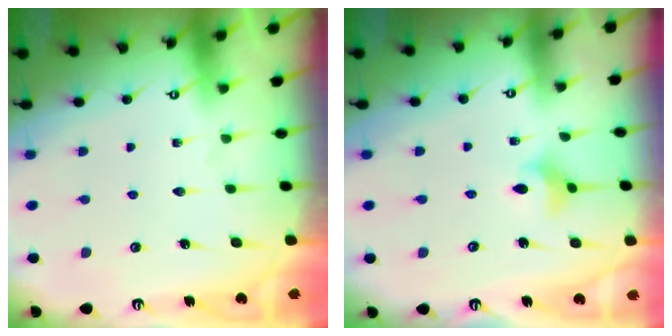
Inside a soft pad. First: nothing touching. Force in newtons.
{"total": 4.1, "press": 4.1, "slide": 0.8}